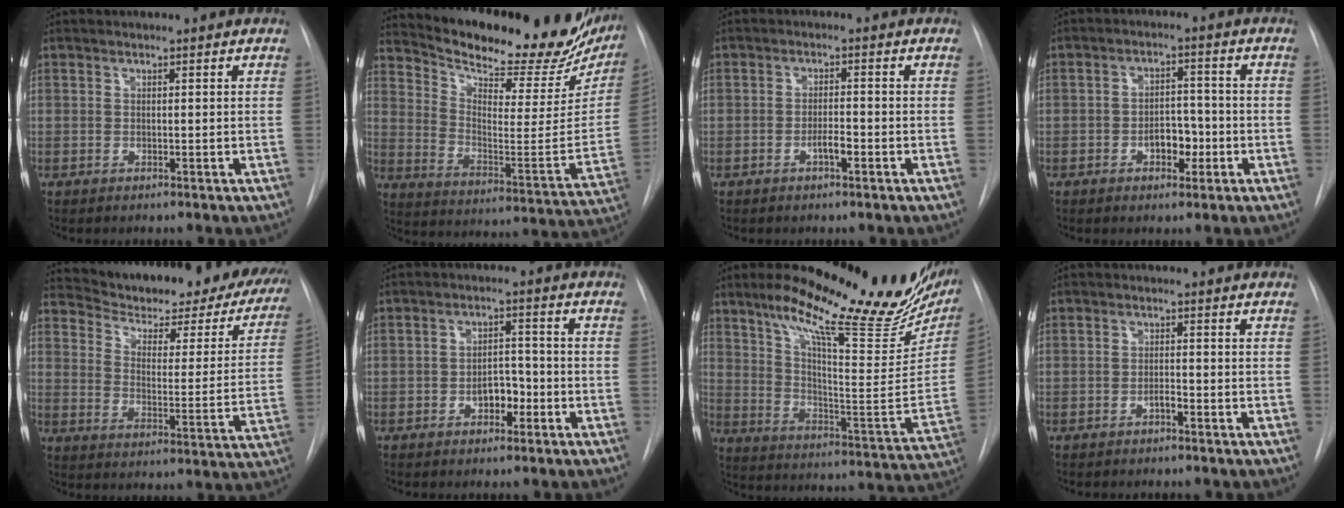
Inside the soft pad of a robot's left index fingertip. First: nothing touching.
{"total": 28.5, "force": [24.4, 7.5, 12.8], "torque": [-0.206, -0.062, 0.323]}
{"total": 2.4, "force": [-1.2, 0.6, 2.0], "torque": [-0.032, 0.001, -0.022]}
{"total": 4.6, "force": [-1.7, 2.7, 3.3], "torque": [-0.047, 0.008, -0.027]}
{"total": 28.0, "force": [24.7, 6.6, 11.4], "torque": [-0.170, -0.061, 0.302]}
{"total": 4.1, "force": [-1.8, 2.4, 2.8], "torque": [-0.041, 0.009, -0.031]}
{"total": 26.8, "force": [19.5, 6.3, 17.3], "torque": [-0.254, -0.018, 0.268]}
{"total": 1.4, "force": [-0.9, 0.4, 1.0], "torque": [-0.016, 0.001, -0.018]}